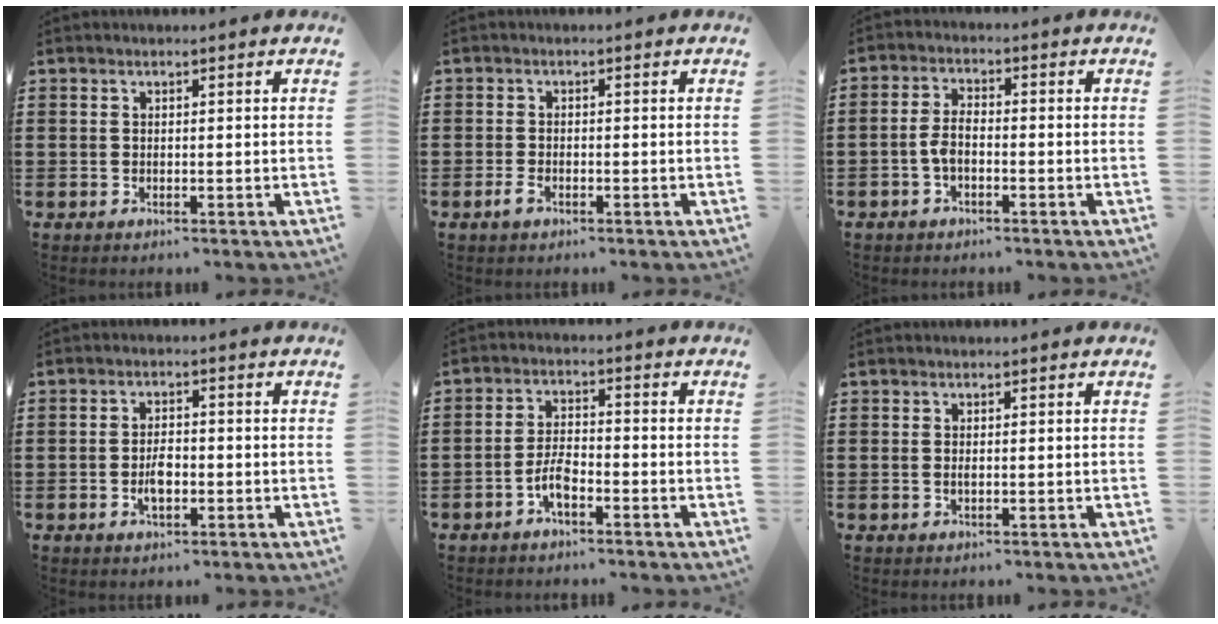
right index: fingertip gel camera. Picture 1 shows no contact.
{"total": 1.7, "force": [-1.0, 0.7, 1.2], "torque": [-0.039, -0.006, -0.024]}
{"total": 3.4, "force": [-1.6, 1.5, 2.6], "torque": [-0.070, 0.000, -0.036]}
{"total": 3.4, "force": [-1.0, 1.5, 2.8], "torque": [-0.059, 0.001, -0.019]}
{"total": 4.1, "force": [-2.4, 1.4, 3.0], "torque": [-0.074, 0.002, -0.052]}
{"total": 0.5, "force": [0.0, 0.1, 0.5], "torque": [-0.011, -0.004, 0.000]}